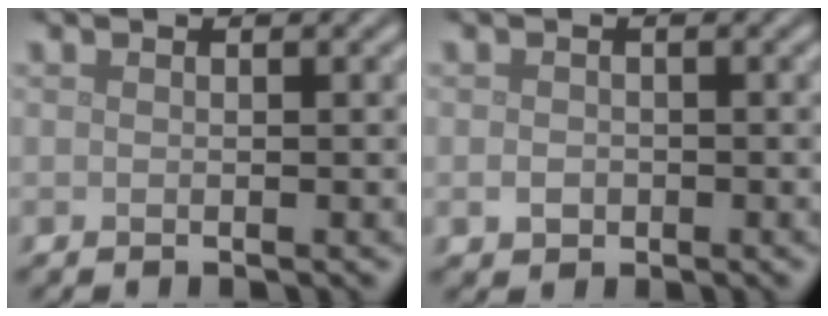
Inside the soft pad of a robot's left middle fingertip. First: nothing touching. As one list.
[{"total": 1.2, "force": [-0.3, 1.0, 0.5], "torque": [-0.008, -0.005, -0.008]}]